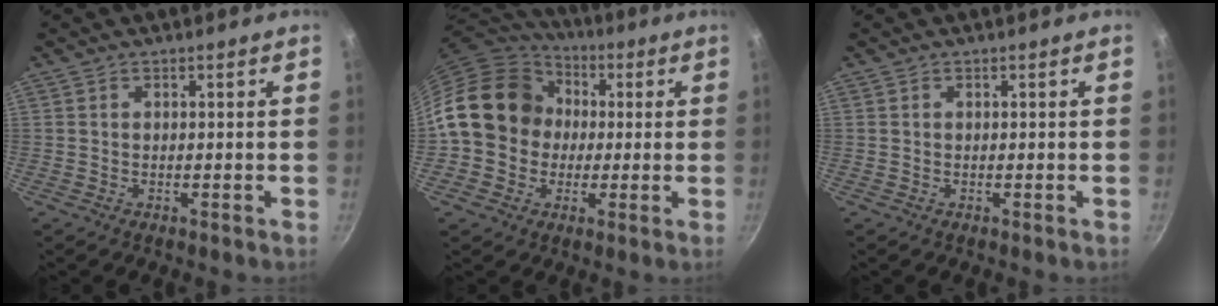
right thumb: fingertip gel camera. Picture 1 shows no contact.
{"total": 17.1, "force": [1.0, 14.7, 8.7], "torque": [-0.122, 0.038, 0.007]}
{"total": 0.0}